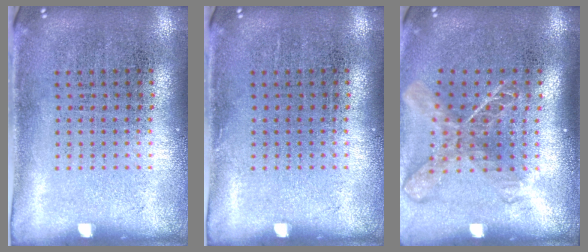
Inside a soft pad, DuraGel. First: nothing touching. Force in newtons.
{"total": 0.0}
{"total": 1.8, "press": 1.4, "slide": 1.2}